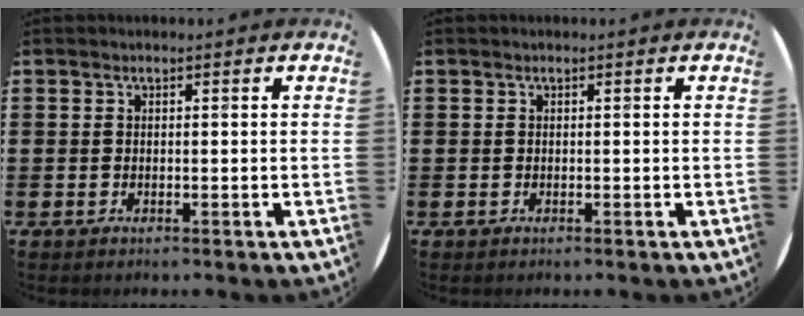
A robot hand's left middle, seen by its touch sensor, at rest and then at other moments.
{"total": 0.0}